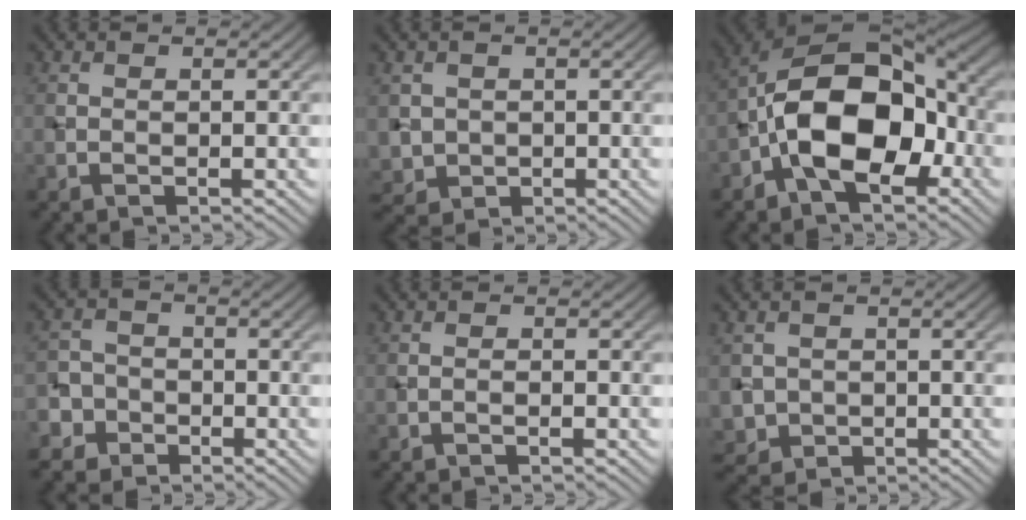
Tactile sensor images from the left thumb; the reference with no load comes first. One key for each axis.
{"total": 2.8, "fx": 0.3, "fy": 2.7, "fz": 0.6, "tx": -0.029, "ty": -0.012, "tz": 0.007}
{"total": 14.8, "fx": -3.7, "fy": 8.4, "fz": 11.7, "tx": -0.202, "ty": 0.003, "tz": -0.083}
{"total": 4.6, "fx": -2.4, "fy": 3.9, "fz": 0.6, "tx": -0.005, "ty": 0.004, "tz": -0.066}
{"total": 0.5, "fx": -0.4, "fy": 0.0, "fz": 0.3, "tx": -0.006, "ty": 0.003, "tz": -0.008}
{"total": 2.9, "fx": 0.0, "fy": 2.8, "fz": 0.7, "tx": -0.025, "ty": -0.014, "tz": 0.000}